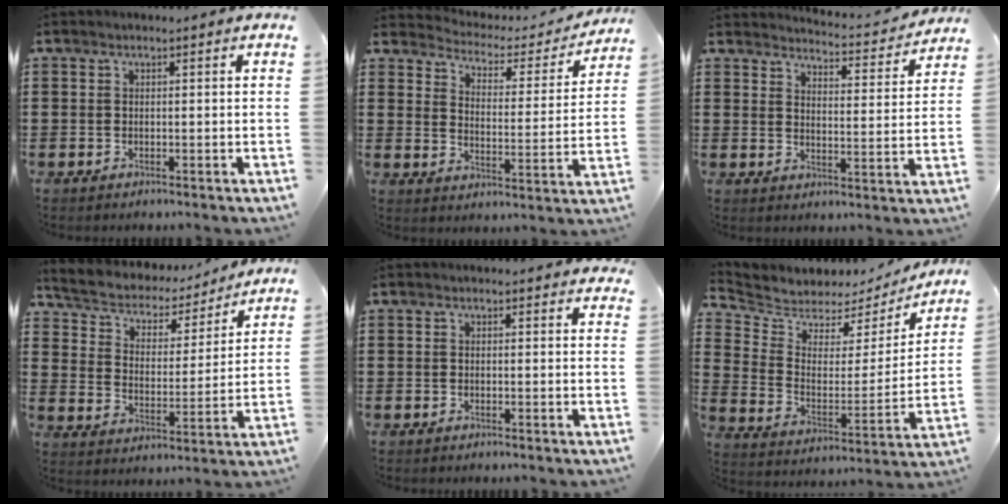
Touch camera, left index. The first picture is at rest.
{"total": 3.0, "force": [2.8, 0.9, 0.4], "torque": [-0.031, -0.023, 0.040]}
{"total": 3.9, "force": [3.8, 0.0, 0.5], "torque": [-0.023, -0.033, 0.060]}
{"total": 4.5, "force": [4.1, 1.8, 0.9], "torque": [-0.043, -0.028, 0.063]}
{"total": 0.9, "force": [0.8, 0.3, 0.3], "torque": [0.001, -0.001, 0.013]}
{"total": 4.8, "force": [4.4, 1.9, -0.1], "torque": [-0.036, -0.038, 0.071]}